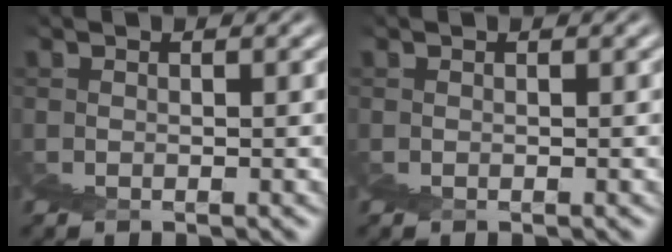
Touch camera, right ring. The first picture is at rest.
{"total": 0.0}